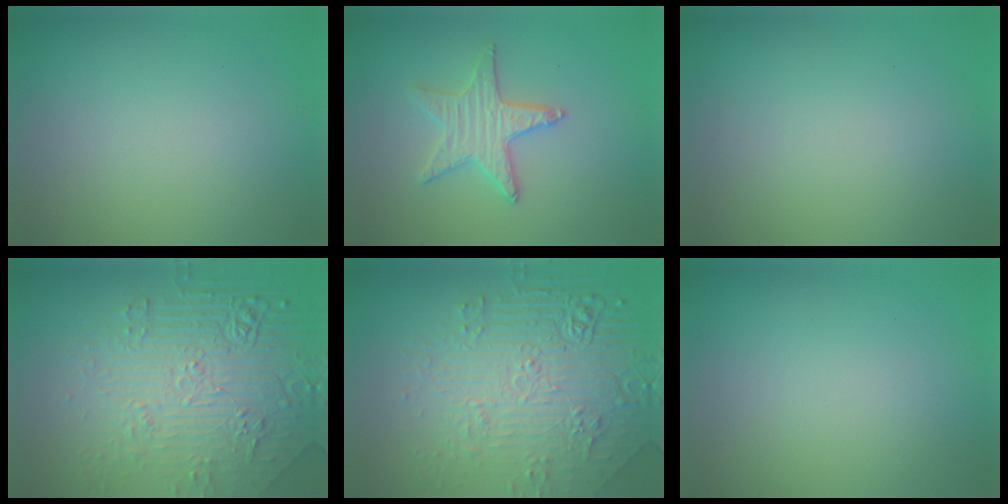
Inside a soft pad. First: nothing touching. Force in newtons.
{"total": 3.1, "press": 3.1, "slide": 0.4}
{"total": 0.0}
{"total": 9.0, "press": 6.1, "slide": 6.5}
{"total": 8.9, "press": 6.2, "slide": 6.4}
{"total": 0.0}